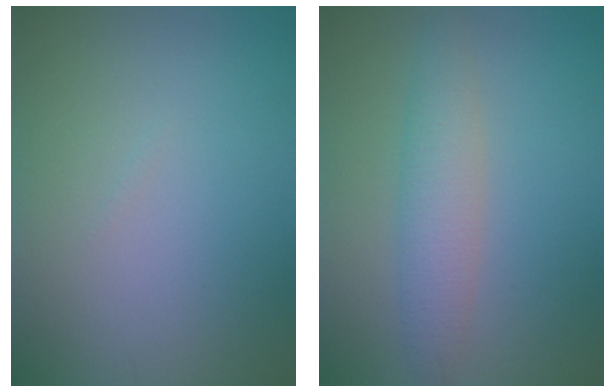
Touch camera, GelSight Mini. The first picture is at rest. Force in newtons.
{"total": 3.0, "press": 3.0, "slide": 0.0}